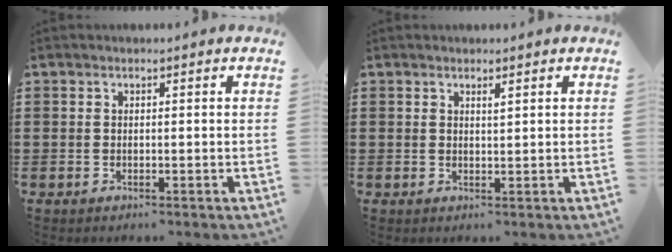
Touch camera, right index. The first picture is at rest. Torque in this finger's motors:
{"motor_torque": [-0.15, 0.19, 0.08, 0.00]}